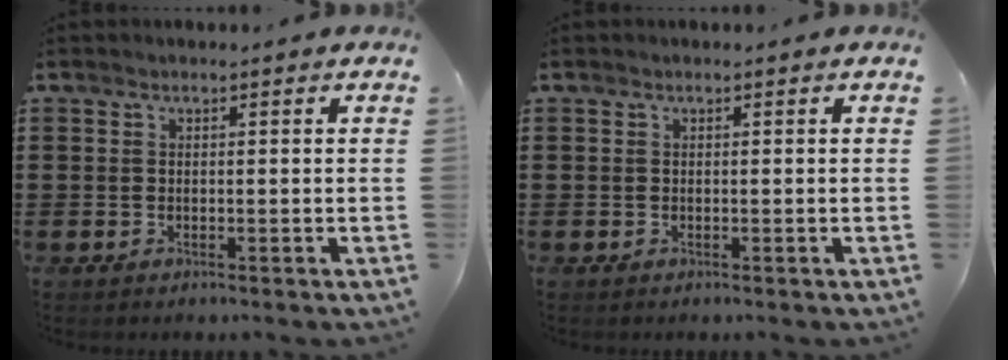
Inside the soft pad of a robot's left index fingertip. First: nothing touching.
{"total": 0.0}